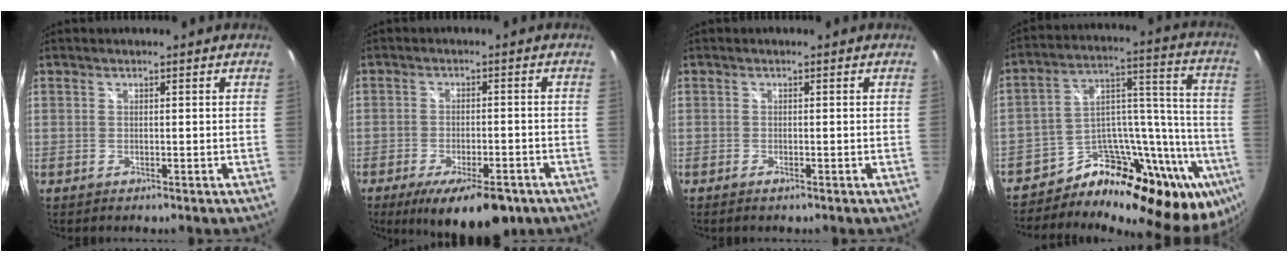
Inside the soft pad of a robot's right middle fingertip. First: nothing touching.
{"total": 13.0, "force": [-8.7, 4.5, 8.5], "torque": [-0.151, -0.026, -0.125]}
{"total": 0.9, "force": [-0.7, 0.1, 0.5], "torque": [-0.009, 0.000, -0.013]}
{"total": 23.8, "force": [-15.8, 11.6, 13.5], "torque": [-0.155, 0.043, -0.242]}